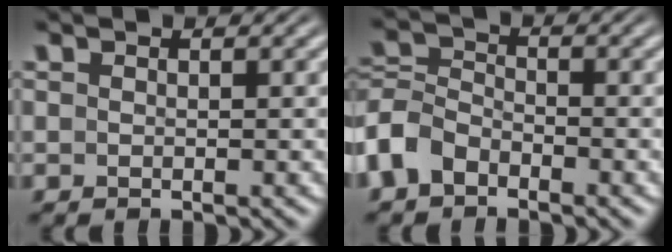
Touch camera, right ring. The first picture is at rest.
{"total": 5.4, "force": [-2.7, 4.3, 1.9], "torque": [-0.056, -0.021, -0.042]}